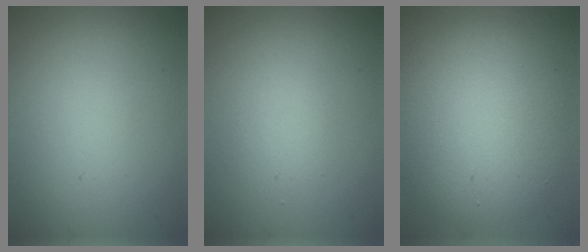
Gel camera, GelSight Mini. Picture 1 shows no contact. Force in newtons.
{"total": 1.6, "press": 1.6, "slide": 0.2}
{"total": 7.7, "press": 7.7, "slide": 0.2}